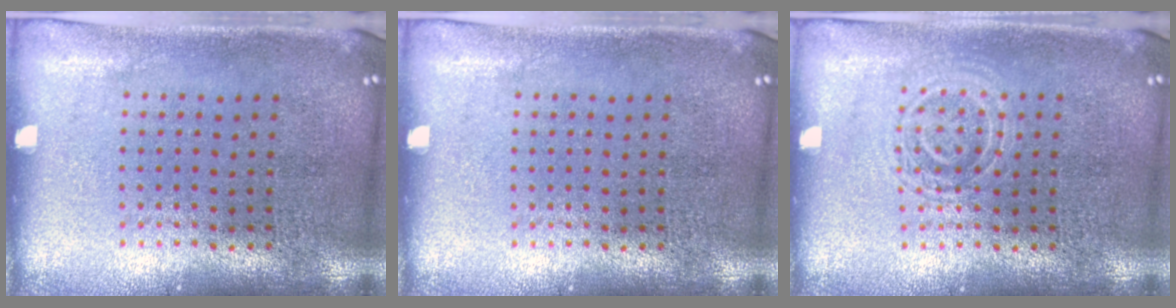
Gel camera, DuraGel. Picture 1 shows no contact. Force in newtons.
{"total": 0.0}
{"total": 1.8, "press": 1.8, "slide": 0.4}